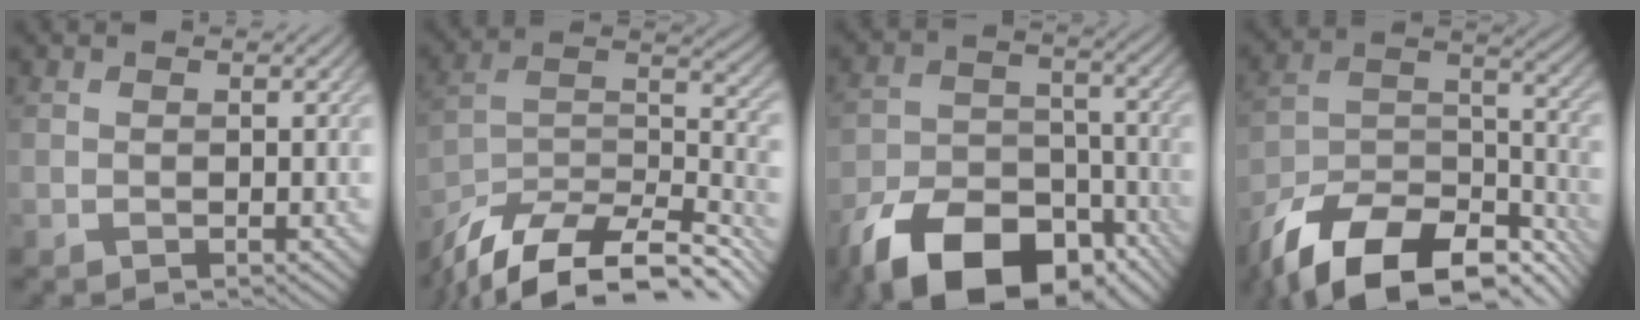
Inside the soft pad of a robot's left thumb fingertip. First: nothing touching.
{"total": 15.9, "force": [-12.8, 5.2, 7.9], "torque": [-0.176, -0.010, -0.201]}
{"total": 14.6, "force": [-10.1, 7.6, 7.4], "torque": [-0.154, -0.021, -0.174]}
{"total": 16.7, "force": [-12.5, 7.0, 8.5], "torque": [-0.194, -0.022, -0.203]}